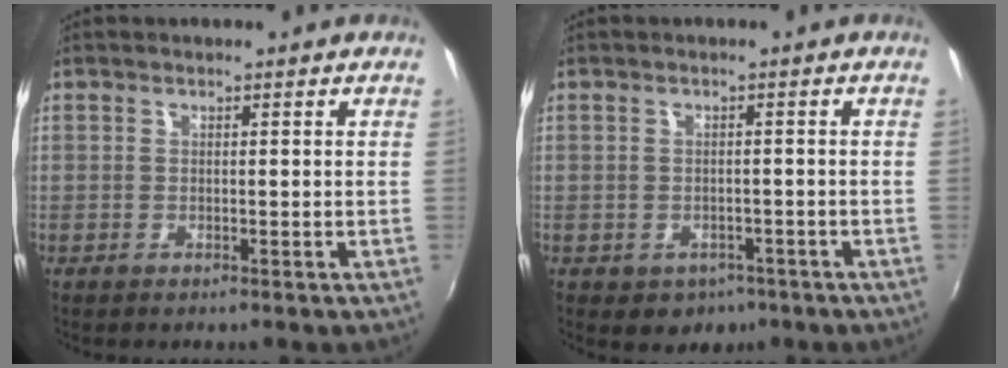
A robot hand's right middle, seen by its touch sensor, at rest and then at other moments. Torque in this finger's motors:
{"motor_torque": [0.55, -0.52, 0.03, 0.00]}